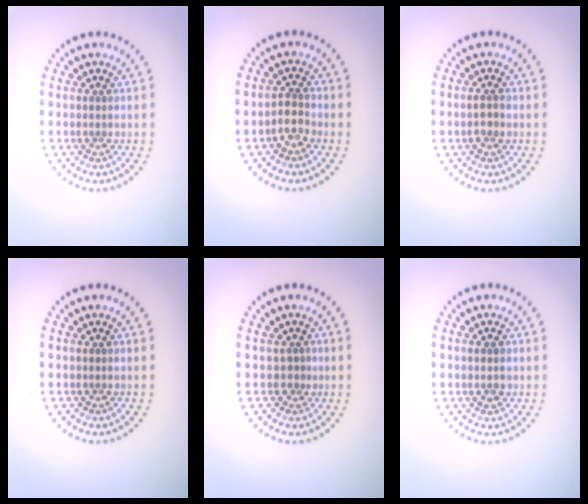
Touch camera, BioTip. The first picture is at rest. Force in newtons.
{"total": 1.6, "press": 1.4, "slide": 0.9}
{"total": 1.3, "press": 1.3, "slide": 0.1}
{"total": 0.0}
{"total": 0.9, "press": 0.5, "slide": 0.7}
{"total": 0.9, "press": 0.9, "slide": 0.1}